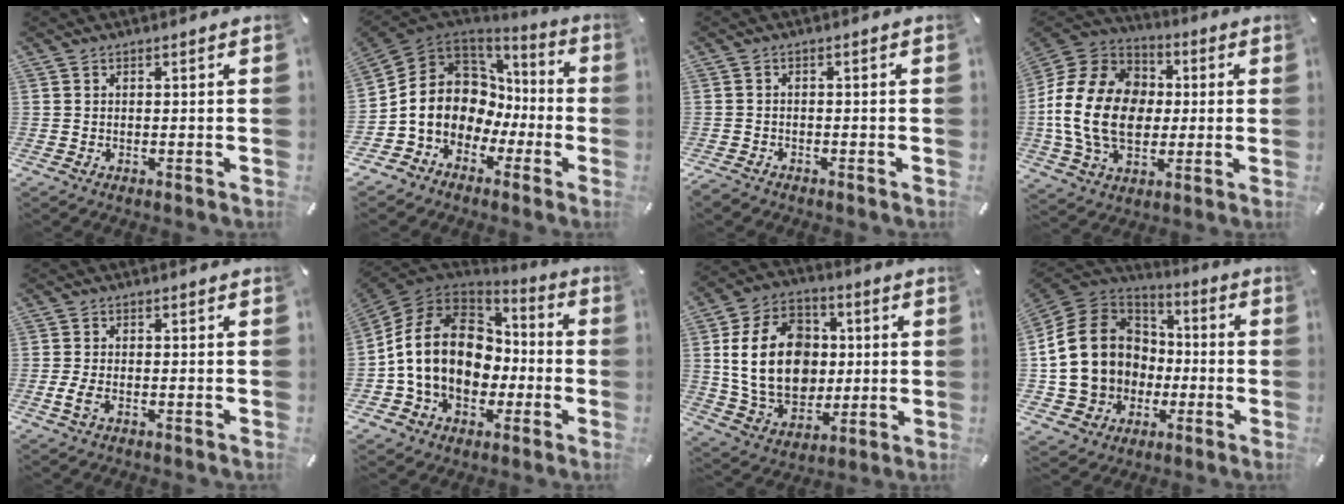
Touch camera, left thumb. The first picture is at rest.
{"total": 13.3, "force": [-1.1, 11.8, 6.1], "torque": [-0.138, -0.011, -0.018]}
{"total": 1.8, "force": [-1.4, 0.9, 0.4], "torque": [-0.014, 0.004, -0.033]}
{"total": 19.9, "force": [-1.5, 15.5, 12.5], "torque": [-0.271, 0.024, -0.028]}
{"total": 3.2, "force": [-1.3, 1.4, 2.5], "torque": [-0.053, 0.000, -0.025]}
{"total": 18.9, "force": [-0.6, 15.0, 11.4], "torque": [-0.244, 0.014, -0.006]}
{"total": 19.9, "force": [1.2, 15.5, 12.5], "torque": [-0.260, 0.005, 0.023]}
{"total": 19.7, "force": [-0.8, 17.3, 9.3], "torque": [-0.197, 0.010, 0.000]}